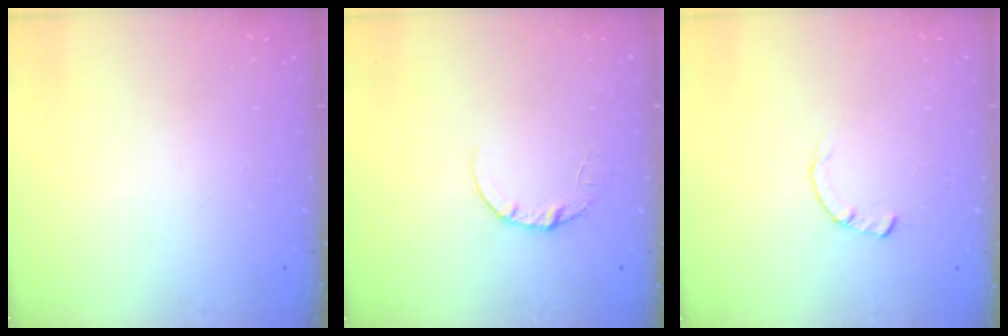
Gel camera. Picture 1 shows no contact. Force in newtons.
{"total": 3.6, "press": 3.6, "slide": 0.3}
{"total": 0.8, "press": 0.8, "slide": 0.2}